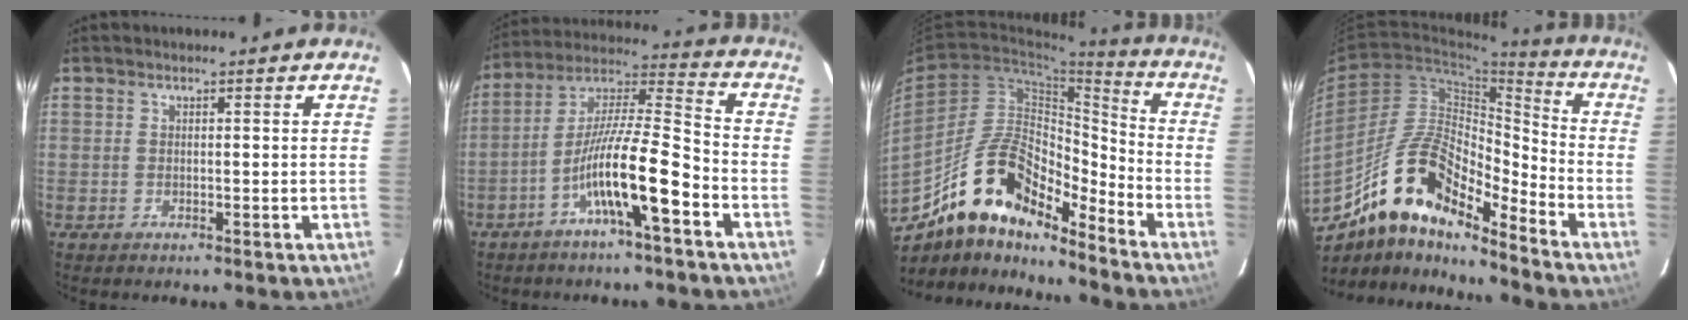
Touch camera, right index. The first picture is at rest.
{"total": 13.1, "force": [-5.9, 0.9, 11.7], "torque": [-0.218, 0.012, -0.107]}
{"total": 14.5, "force": [-11.5, 4.6, 7.6], "torque": [-0.132, 0.039, -0.205]}
{"total": 15.0, "force": [-10.9, 4.2, 9.3], "torque": [-0.169, 0.031, -0.192]}